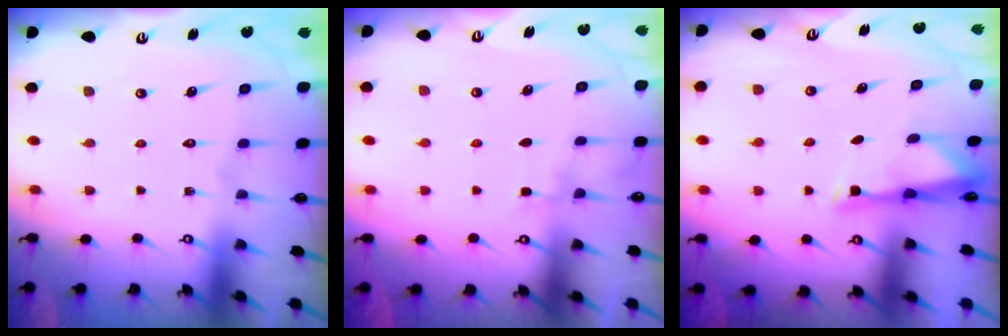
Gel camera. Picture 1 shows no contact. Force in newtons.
{"total": 4.0, "press": 4.0, "slide": 0.5}
{"total": 3.3, "press": 3.3, "slide": 0.4}